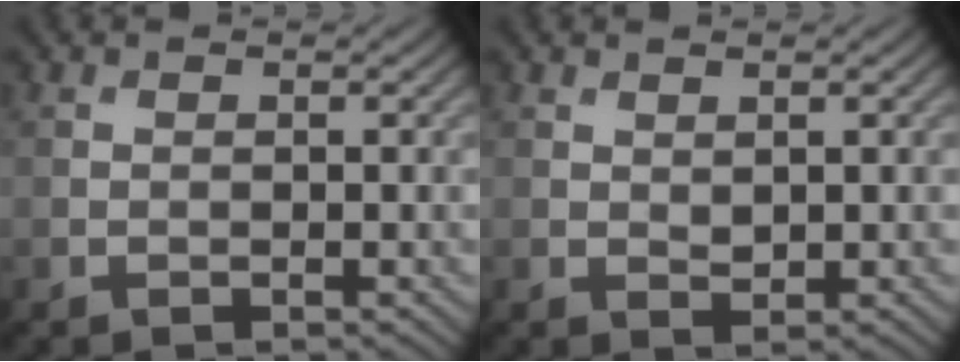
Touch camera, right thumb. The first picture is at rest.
{"total": 1.0, "force": [0.5, 0.5, 0.6], "torque": [-0.013, -0.004, 0.014]}